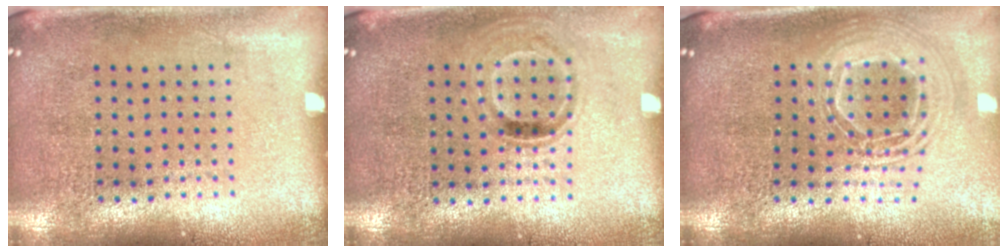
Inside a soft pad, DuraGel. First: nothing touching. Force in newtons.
{"total": 1.0, "press": 0.9, "slide": 0.6}
{"total": 2.2, "press": 1.8, "slide": 1.4}